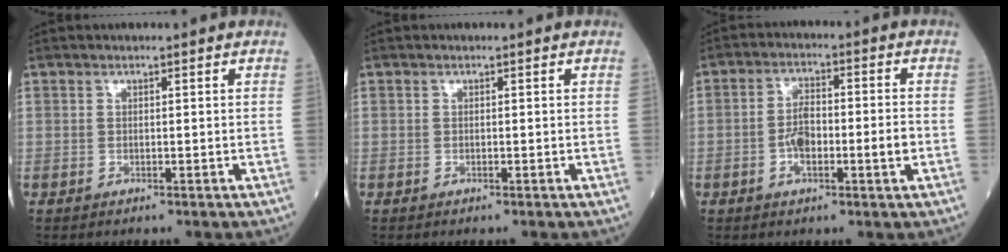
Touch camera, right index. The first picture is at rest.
{"total": 0.0}
{"total": 6.8, "force": [-1.5, 2.0, 6.3], "torque": [-0.125, 0.015, -0.026]}